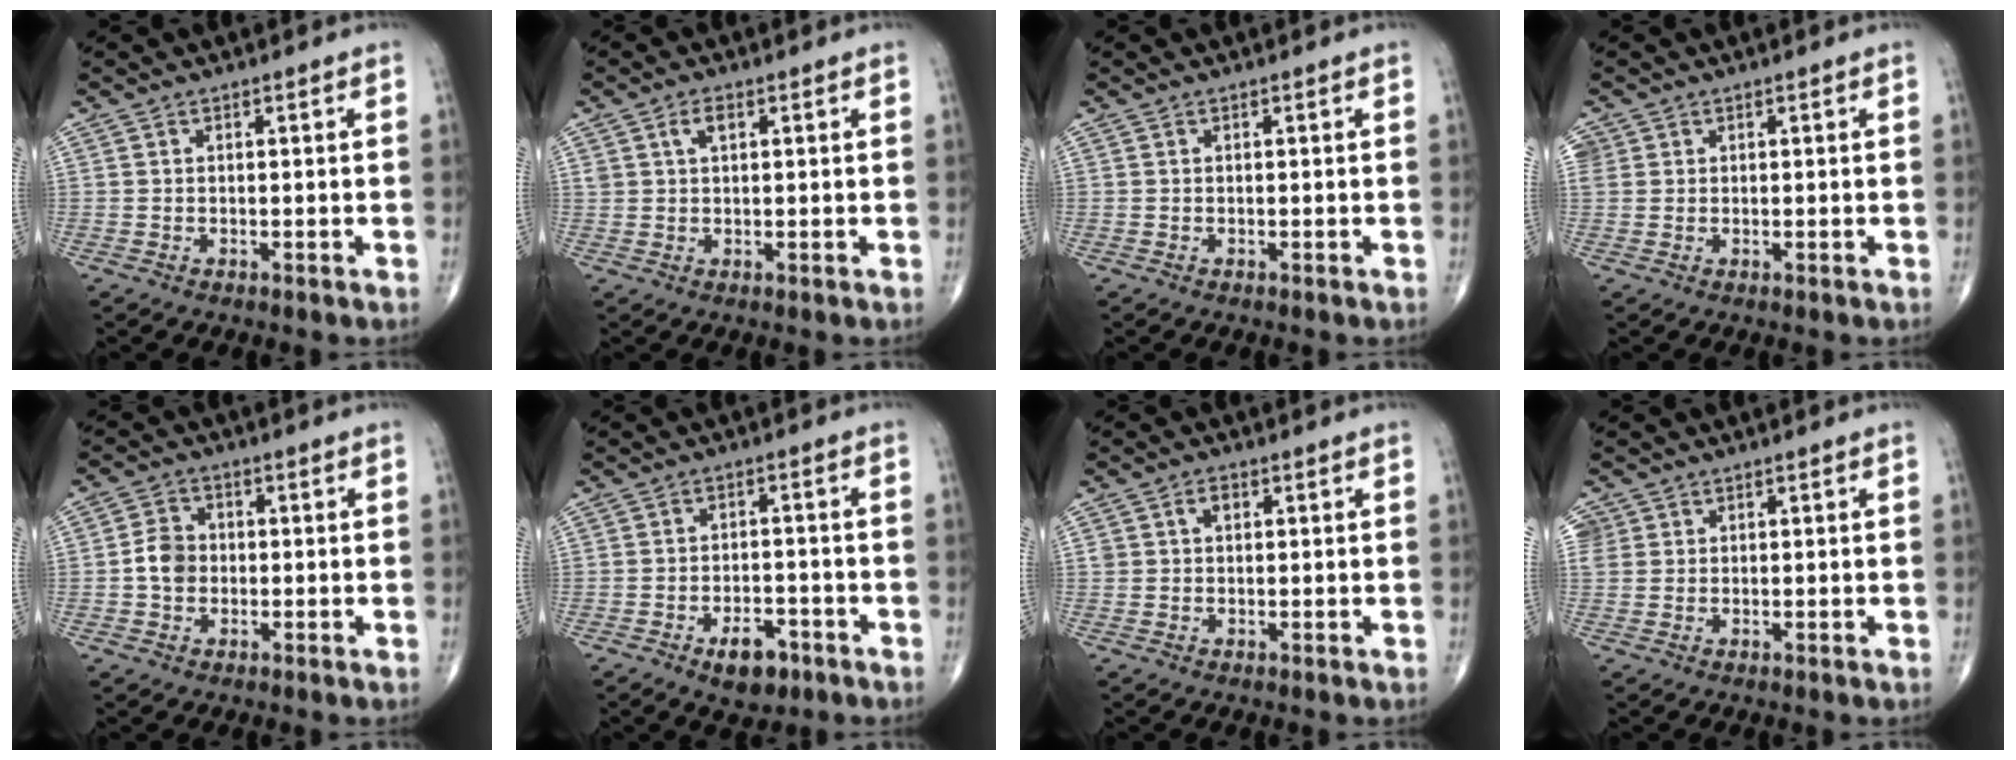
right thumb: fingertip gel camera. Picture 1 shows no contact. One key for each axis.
{"total": 2.7, "fx": 1.2, "fy": 1.5, "fz": 2.0, "tx": -0.033, "ty": 0.003, "tz": 0.023}
{"total": 0.0}
{"total": 2.5, "fx": 0.9, "fy": 2.2, "fz": 0.6, "tx": -0.004, "ty": 0.007, "tz": 0.021}
{"total": 4.8, "fx": -0.5, "fy": 4.0, "fz": 2.6, "tx": -0.039, "ty": 0.011, "tz": -0.016}
{"total": 6.2, "fx": -3.5, "fy": 3.3, "fz": 3.9, "tx": -0.042, "ty": 0.020, "tz": -0.051}
{"total": 2.2, "fx": 0.7, "fy": 1.6, "fz": 1.4, "tx": -0.014, "ty": 0.003, "tz": 0.011}
{"total": 3.4, "fx": 1.3, "fy": 3.1, "fz": 0.7, "tx": -0.005, "ty": 0.009, "tz": 0.030}